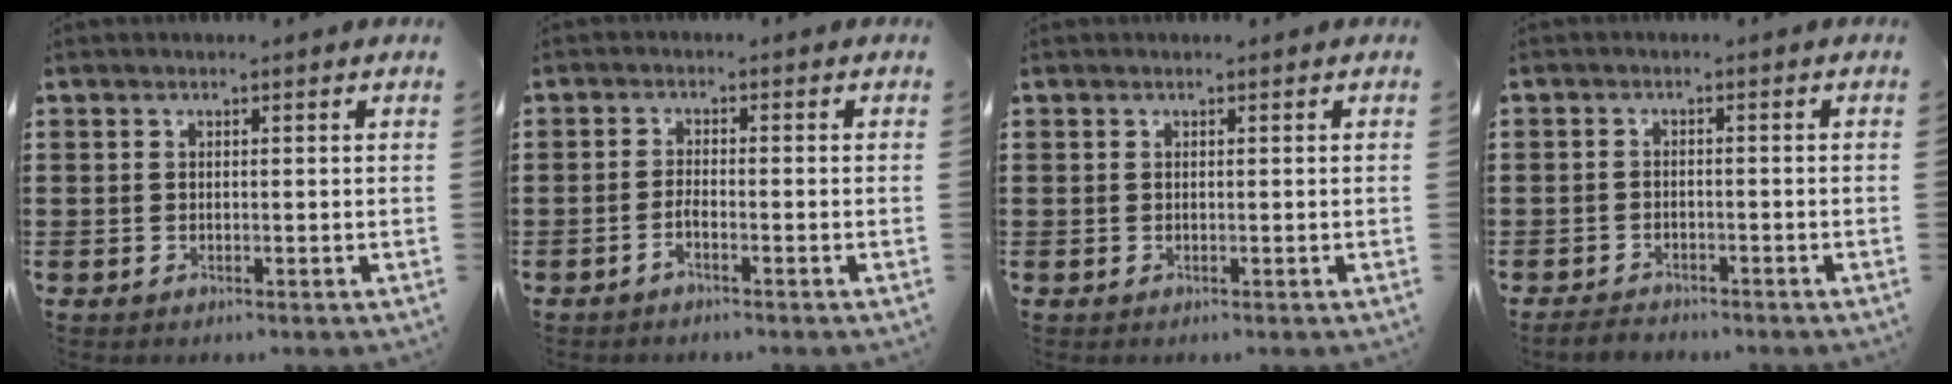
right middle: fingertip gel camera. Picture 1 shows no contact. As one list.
[{"total": 1.6, "force": [-1.2, 0.1, 1.1], "torque": [-0.021, -0.001, -0.022]}, {"total": 0.0}, {"total": 2.2, "force": [-2.1, 0.8, -0.1], "torque": [-0.003, 0.002, -0.047]}]